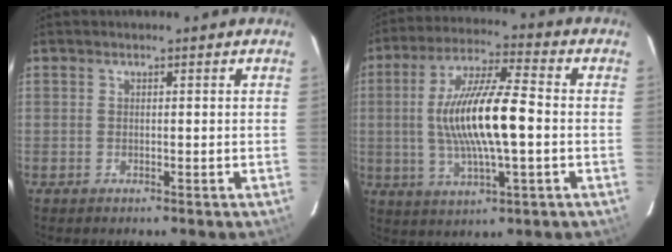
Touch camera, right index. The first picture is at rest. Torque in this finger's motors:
{"motor_torque": [0.97, -0.40, 1.05, 0.21]}